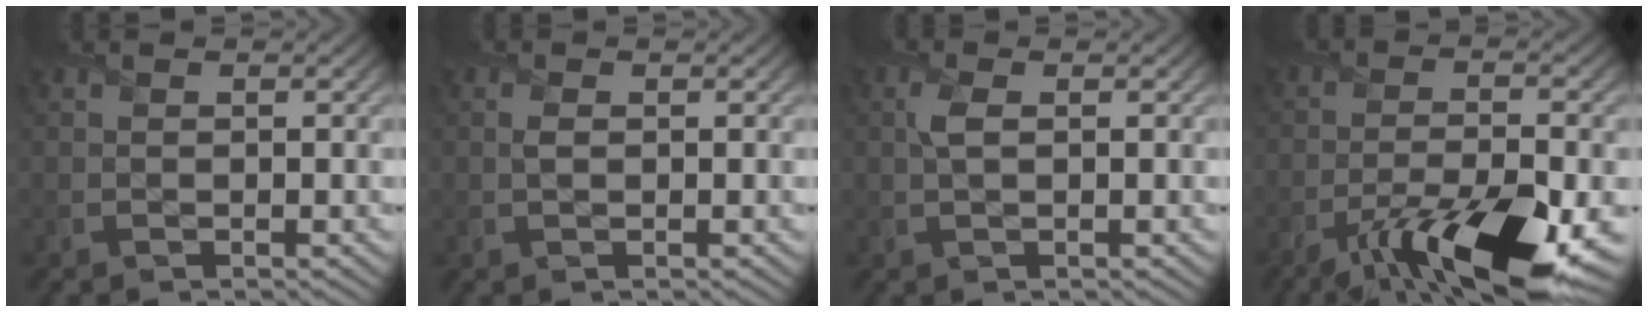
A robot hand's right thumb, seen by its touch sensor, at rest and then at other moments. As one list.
[{"total": 0.8, "force": [0.1, 0.4, 0.7], "torque": [-0.016, 0.000, 0.001]}, {"total": 1.7, "force": [0.3, 0.7, 1.5], "torque": [-0.038, 0.004, 0.005]}, {"total": 13.4, "force": [-7.8, 3.9, 10.2], "torque": [-0.190, -0.021, -0.133]}]